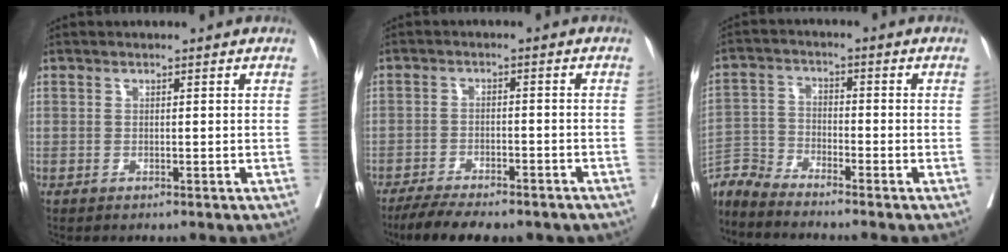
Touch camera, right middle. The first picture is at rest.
{"total": 12.0, "force": [-9.8, 3.4, 6.1], "torque": [-0.087, -0.003, -0.139]}
{"total": 6.4, "force": [-6.4, -0.7, 0.3], "torque": [-0.008, -0.002, -0.128]}